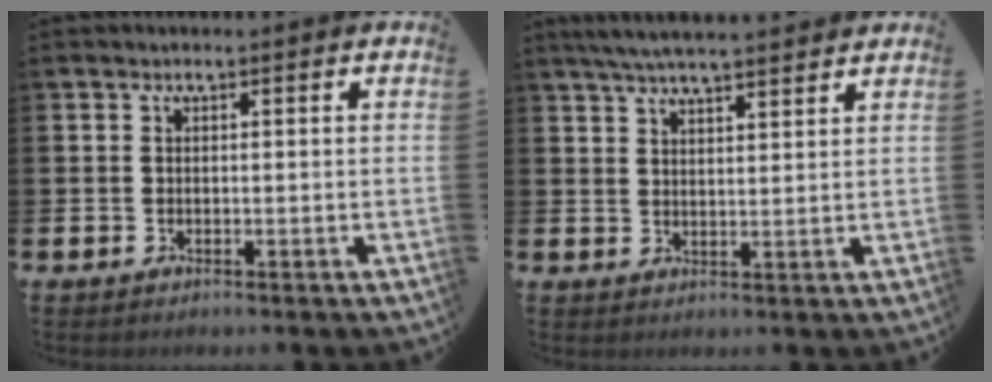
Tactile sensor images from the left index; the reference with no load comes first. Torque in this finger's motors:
{"motor_torque": [0.94, -0.93, 0.71, 0.21]}